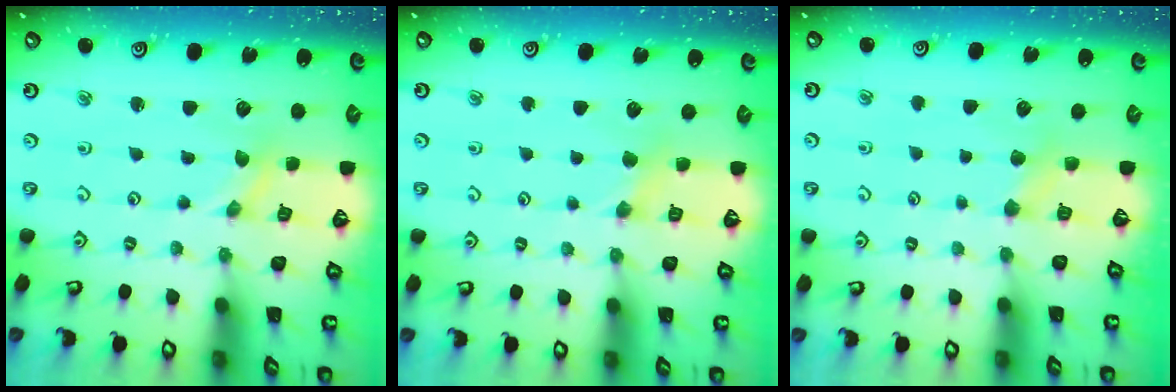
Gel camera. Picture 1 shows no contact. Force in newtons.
{"total": 3.6, "press": 3.6, "slide": 0.5}
{"total": 2.9, "press": 2.8, "slide": 0.4}